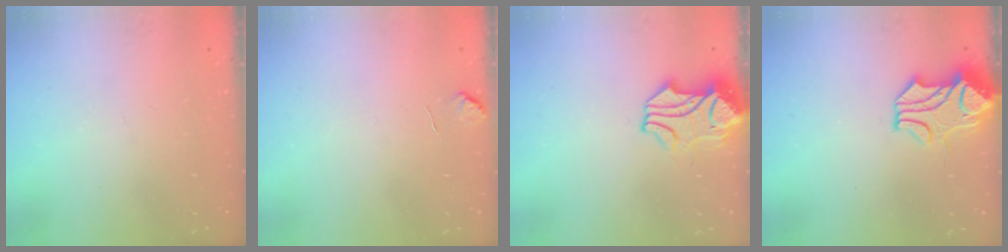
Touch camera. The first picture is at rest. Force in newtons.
{"total": 0.8, "press": 0.4, "slide": 0.7}
{"total": 7.4, "press": 7.3, "slide": 0.9}
{"total": 1.6, "press": 1.1, "slide": 1.2}